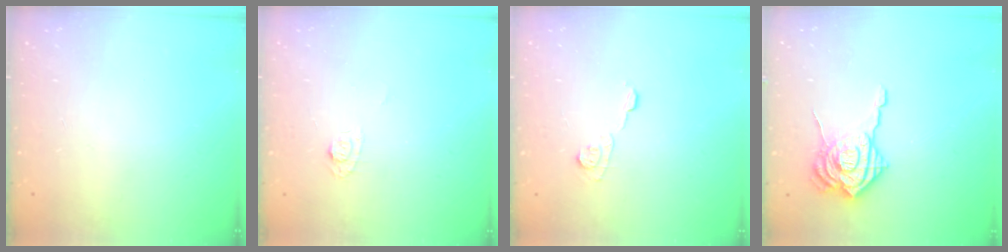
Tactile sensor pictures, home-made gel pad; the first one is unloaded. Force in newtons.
{"total": 4.3, "press": 4.2, "slide": 0.6}
{"total": 7.0, "press": 7.0, "slide": 0.4}
{"total": 16.2, "press": 16.1, "slide": 1.7}